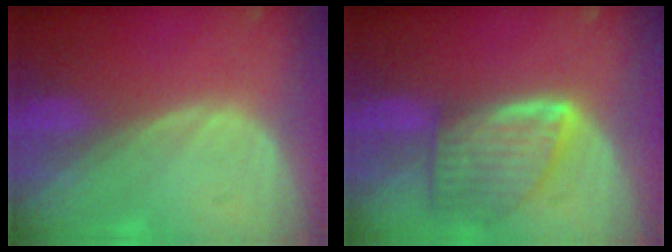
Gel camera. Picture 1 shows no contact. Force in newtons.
{"total": 8.0, "press": 7.2, "slide": 3.5}